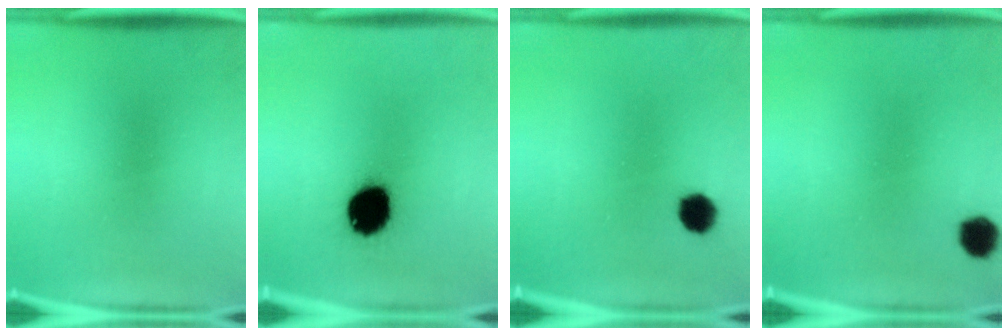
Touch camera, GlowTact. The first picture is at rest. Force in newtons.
{"total": 13.5}
{"total": 4.9}
{"total": 4.4}